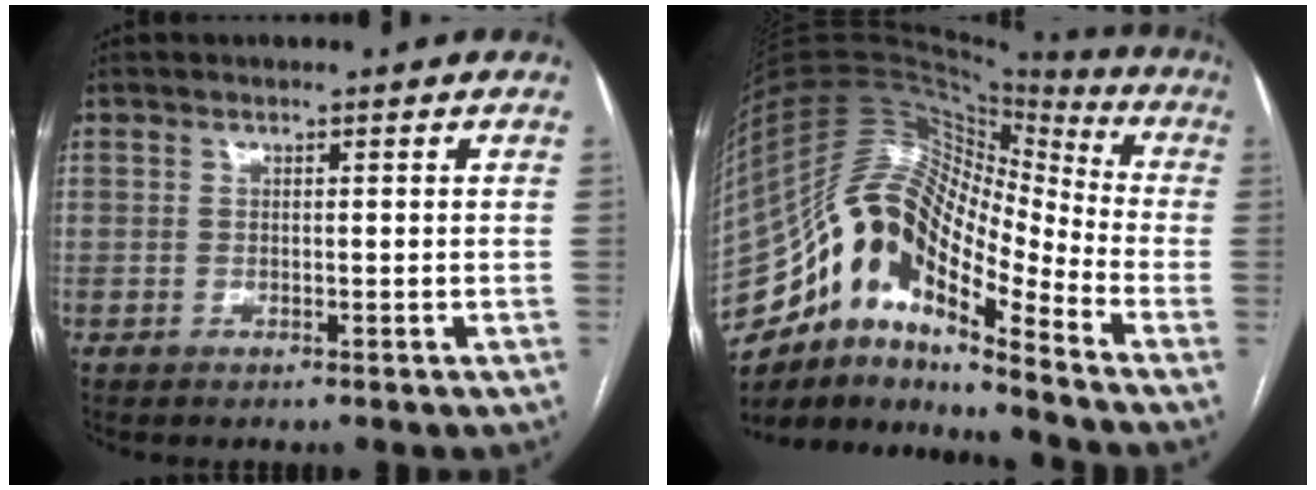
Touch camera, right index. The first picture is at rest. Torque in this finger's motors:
{"motor_torque": [0.98, -0.95, 1.05, 0.21]}